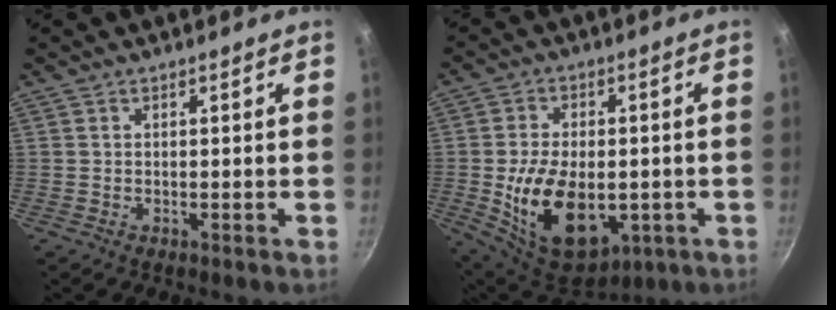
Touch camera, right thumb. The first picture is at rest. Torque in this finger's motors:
{"motor_torque": [-0.47, 1.25, 0.80, 0.90, 0.34]}